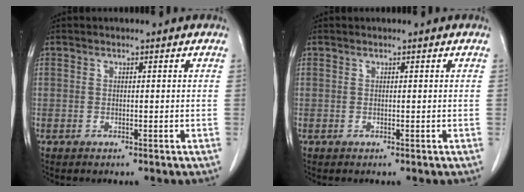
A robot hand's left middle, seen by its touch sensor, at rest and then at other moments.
{"total": 0.0}